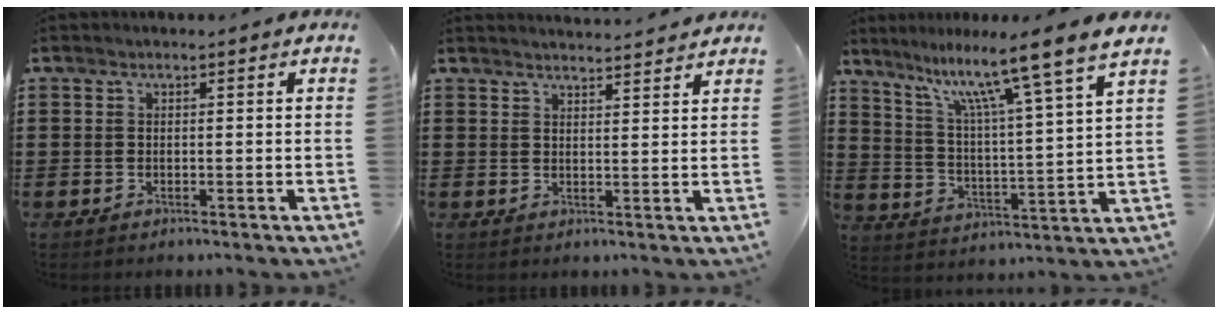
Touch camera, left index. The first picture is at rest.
{"total": 2.4, "force": [2.4, -0.2, -0.1], "torque": [-0.006, -0.009, 0.046]}
{"total": 10.7, "force": [8.4, -0.7, 6.6], "torque": [-0.141, -0.058, 0.129]}